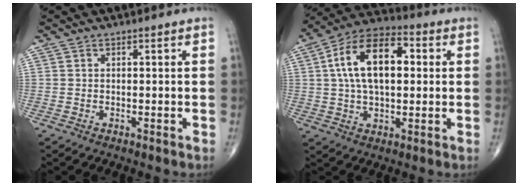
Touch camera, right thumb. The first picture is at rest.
{"total": 16.4, "force": [2.7, 9.0, 13.5], "torque": [-0.227, 0.023, 0.040]}